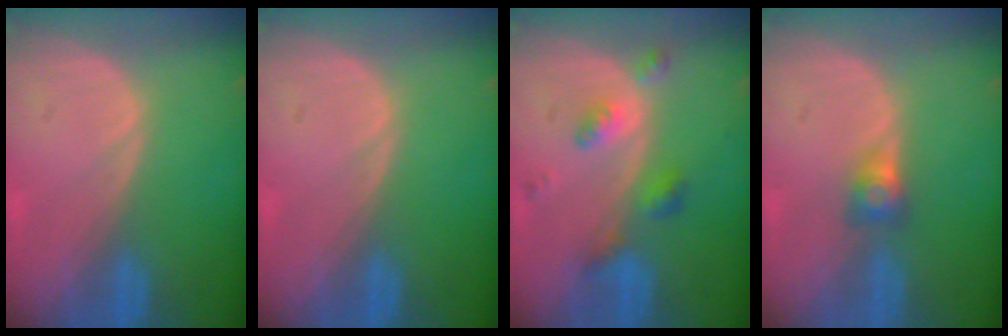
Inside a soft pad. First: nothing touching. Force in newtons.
{"total": 0.0}
{"total": 5.3, "press": 4.6, "slide": 2.7}
{"total": 2.6, "press": 2.4, "slide": 1.0}